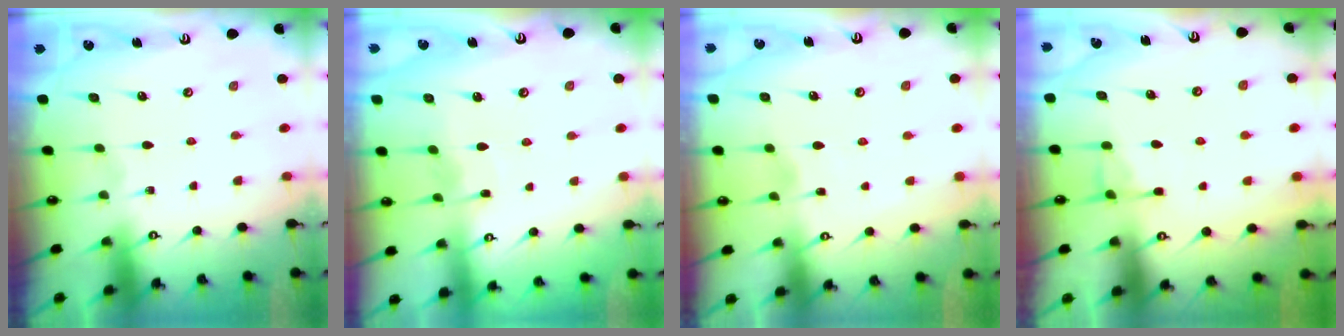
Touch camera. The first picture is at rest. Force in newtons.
{"total": 2.8, "press": 2.8, "slide": 0.3}
{"total": 3.0, "press": 2.9, "slide": 0.4}
{"total": 4.5, "press": 4.4, "slide": 0.8}